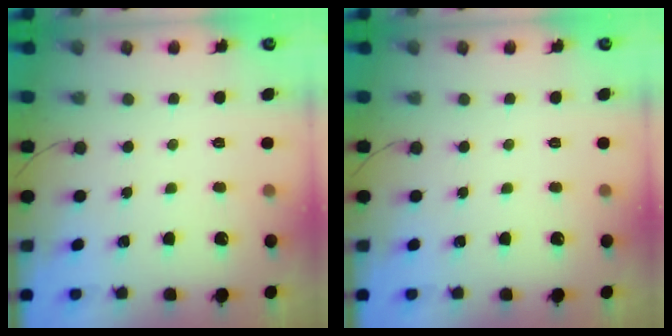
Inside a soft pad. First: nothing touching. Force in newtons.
{"total": 0.0}